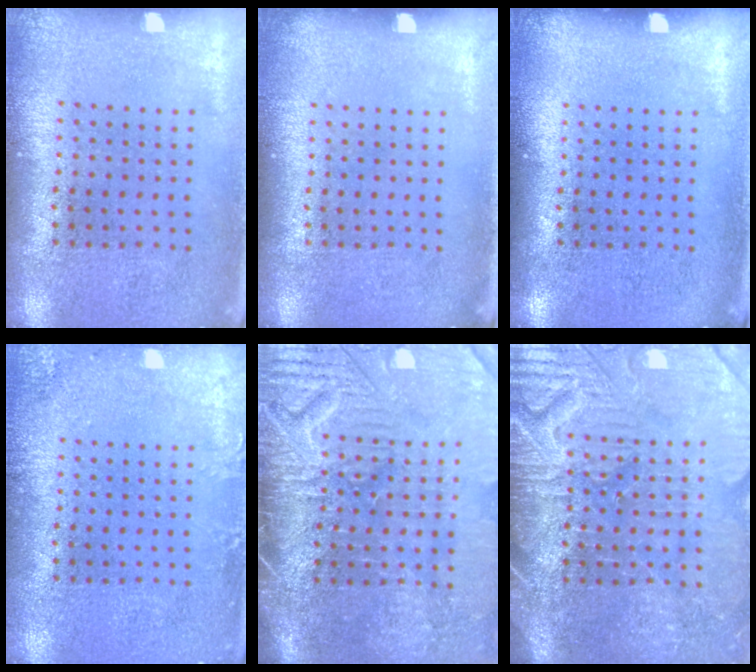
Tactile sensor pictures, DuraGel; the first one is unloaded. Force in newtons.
{"total": 0.0}
{"total": 0.0}
{"total": 1.6, "press": 1.6, "slide": 0.1}
{"total": 4.6, "press": 4.0, "slide": 2.2}
{"total": 4.3, "press": 4.0, "slide": 1.6}